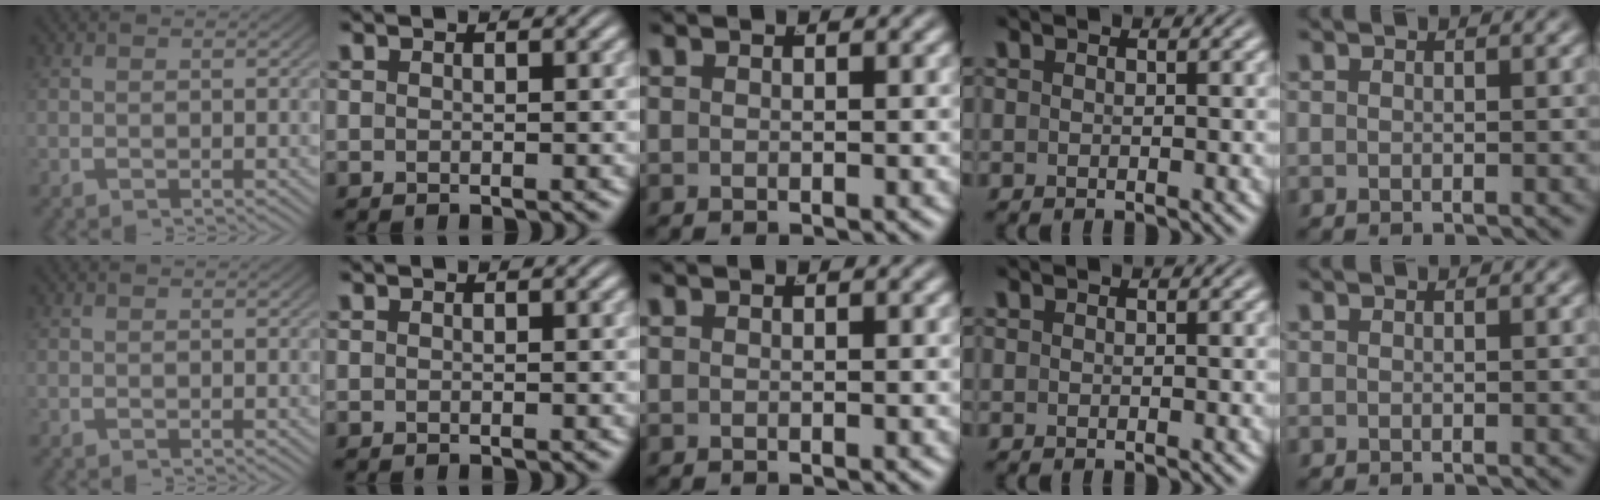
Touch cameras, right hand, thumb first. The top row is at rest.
{}